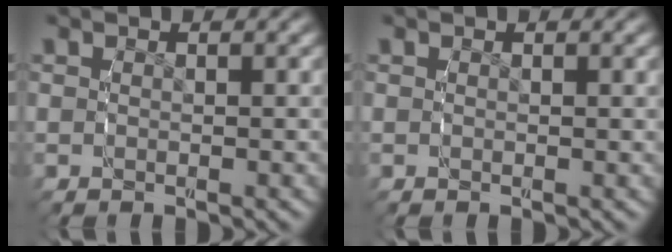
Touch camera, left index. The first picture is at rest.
{"total": 0.0}